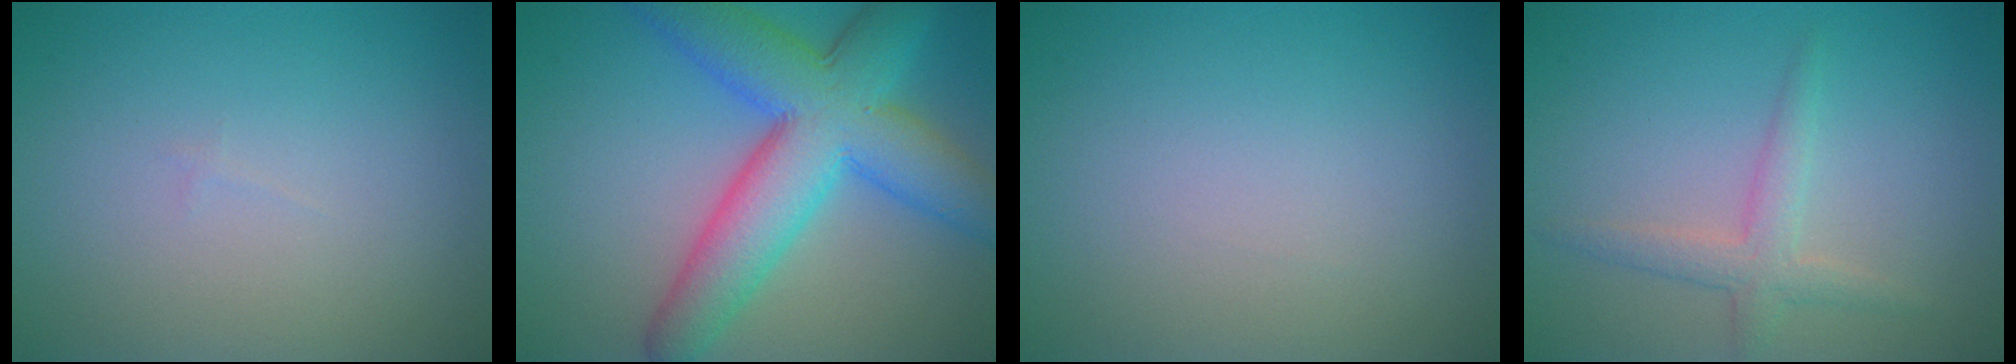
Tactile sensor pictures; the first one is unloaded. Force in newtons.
{"total": 9.9, "press": 9.9, "slide": 0.1}
{"total": 0.0}
{"total": 2.4, "press": 2.4, "slide": 0.1}